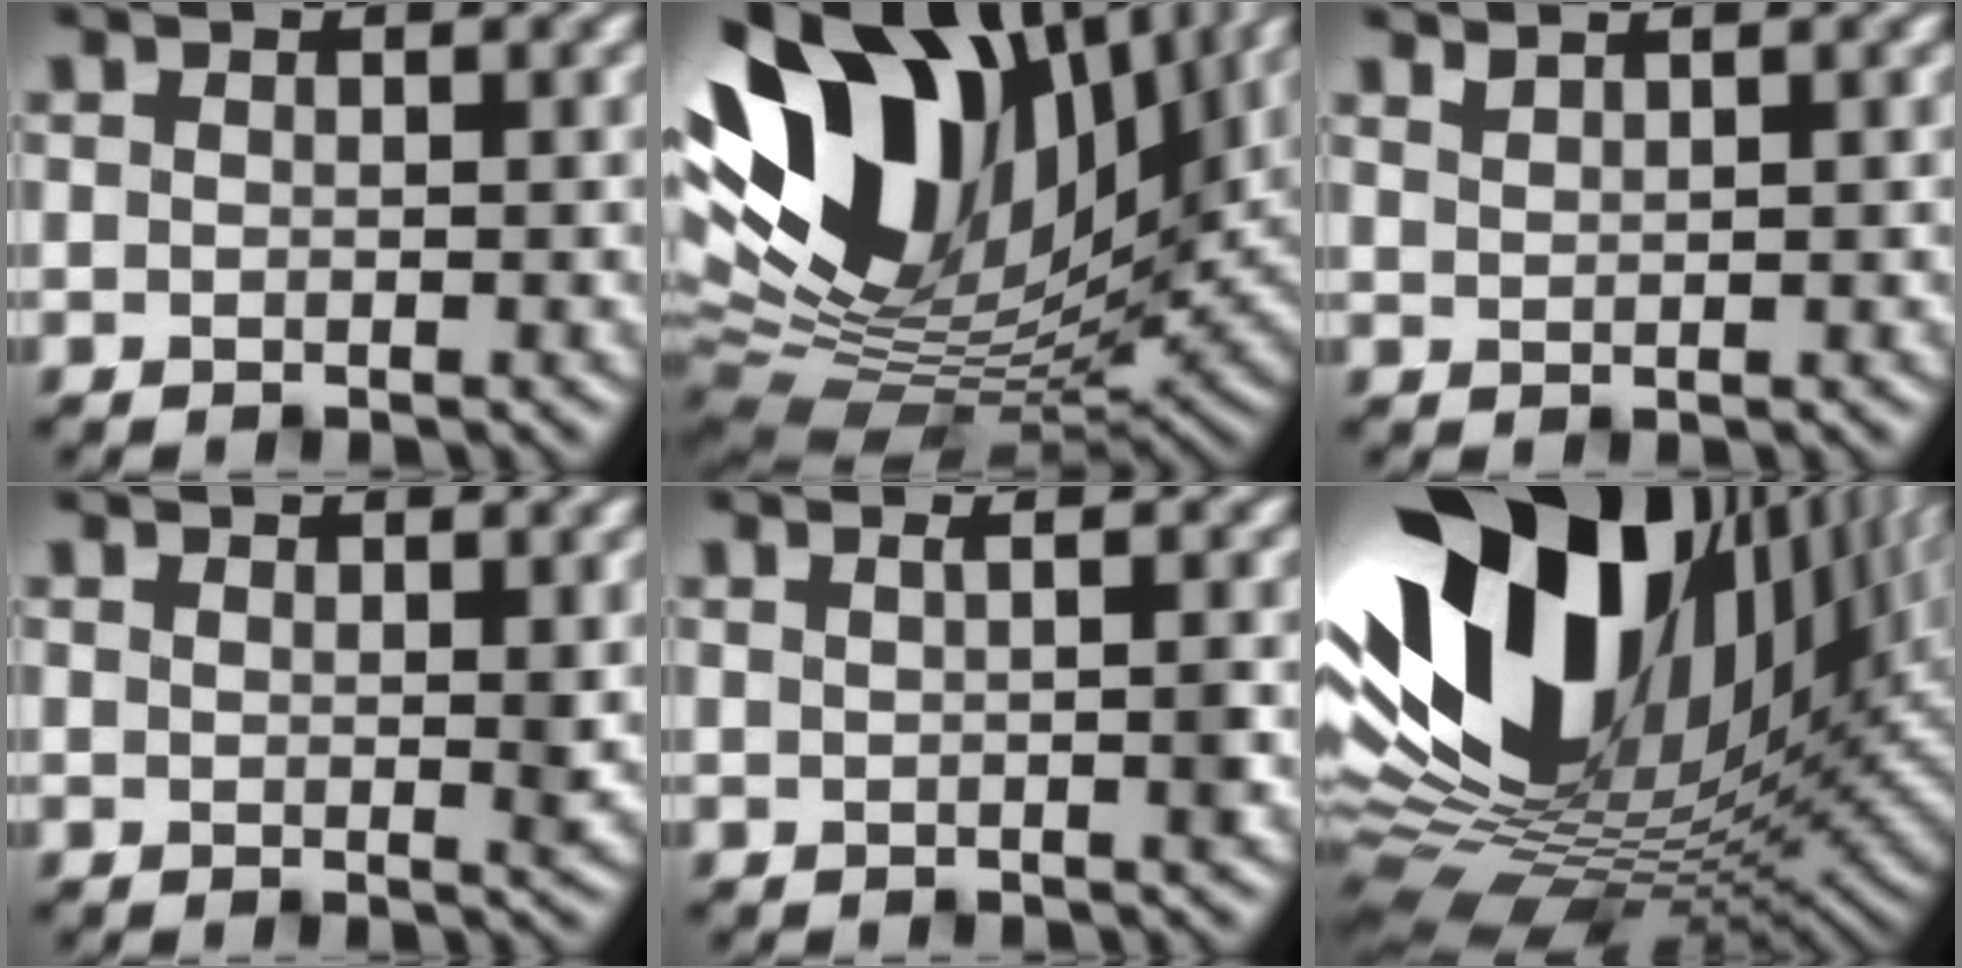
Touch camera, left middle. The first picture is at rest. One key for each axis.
{"total": 17.6, "fx": 4.6, "fy": 11.2, "fz": 12.7, "tx": -0.239, "ty": 0.019, "tz": 0.073}
{"total": 1.2, "fx": 1.2, "fy": 0.1, "fz": 0.3, "tx": -0.002, "ty": 0.002, "tz": 0.025}
{"total": 1.6, "fx": 1.2, "fy": 0.2, "fz": 1.0, "tx": -0.012, "ty": -0.003, "tz": 0.021}
{"total": 2.2, "fx": 1.0, "fy": 0.9, "fz": 1.7, "tx": -0.008, "ty": 0.004, "tz": -0.008}
{"total": 18.5, "fx": 5.7, "fy": 10.2, "fz": 14.4, "tx": -0.256, "ty": 0.030, "tz": 0.084}